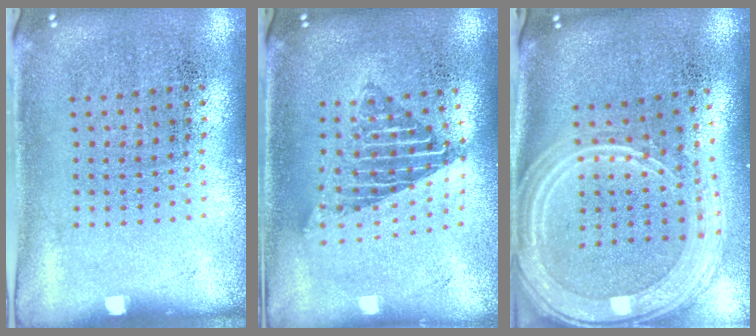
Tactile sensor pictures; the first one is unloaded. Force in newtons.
{"total": 1.7, "press": 1.4, "slide": 1.0}
{"total": 3.1, "press": 2.5, "slide": 1.9}